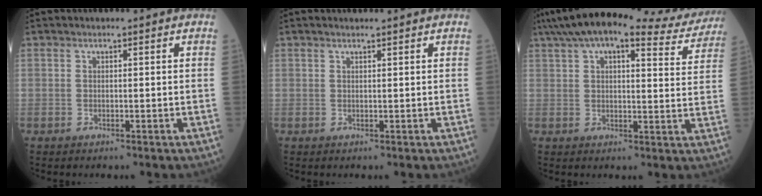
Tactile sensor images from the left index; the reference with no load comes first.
{"total": 1.2, "force": [1.0, -0.1, 0.6], "torque": [-0.010, 0.009, 0.020]}
{"total": 21.5, "force": [18.4, 5.3, 9.9], "torque": [-0.163, 0.032, 0.231]}